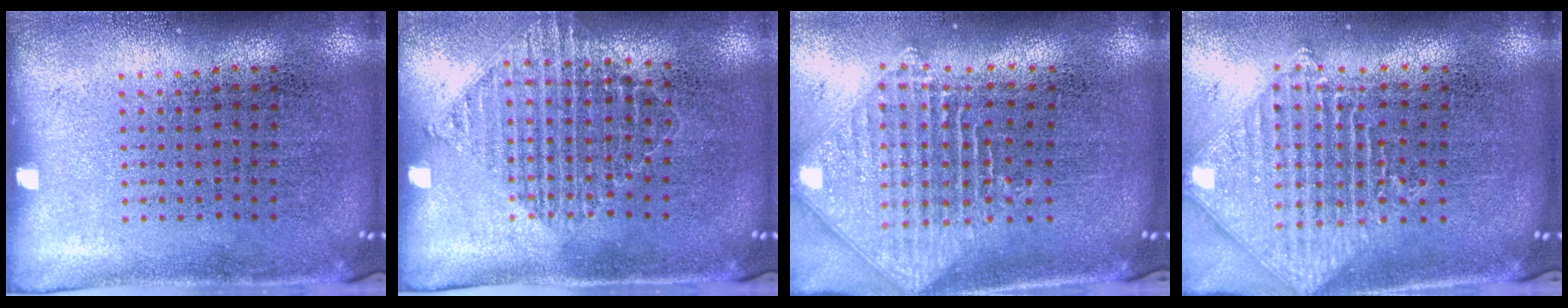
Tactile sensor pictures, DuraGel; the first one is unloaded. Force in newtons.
{"total": 1.1, "press": 1.1, "slide": 0.1}
{"total": 2.3, "press": 1.8, "slide": 1.5}
{"total": 1.9, "press": 1.6, "slide": 1.1}